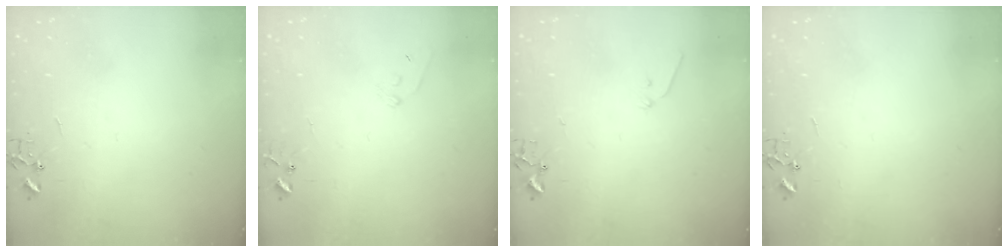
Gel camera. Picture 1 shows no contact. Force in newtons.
{"total": 6.8, "press": 6.7, "slide": 0.5}
{"total": 6.3, "press": 6.3, "slide": 0.7}
{"total": 0.0}